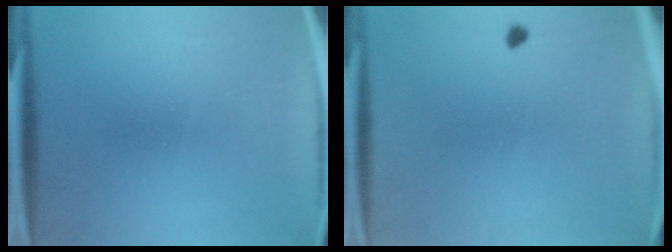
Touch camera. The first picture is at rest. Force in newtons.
{"total": 0.7}